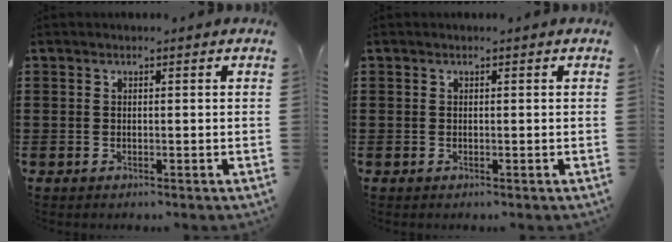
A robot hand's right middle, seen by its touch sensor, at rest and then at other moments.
{"total": 0.0}